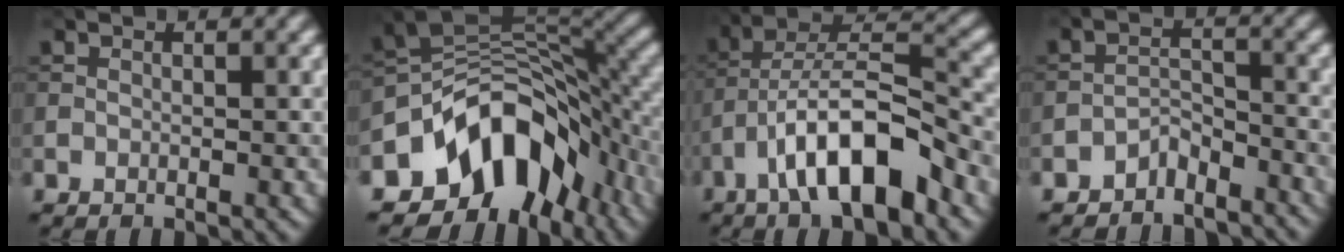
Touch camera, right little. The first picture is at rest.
{"total": 11.4, "force": [-5.9, 7.5, 6.3], "torque": [-0.084, 0.009, -0.114]}
{"total": 9.7, "force": [-5.1, 3.0, 7.7], "torque": [-0.125, 0.022, -0.091]}
{"total": 3.1, "force": [-2.7, 1.3, 0.9], "torque": [-0.012, 0.008, -0.055]}